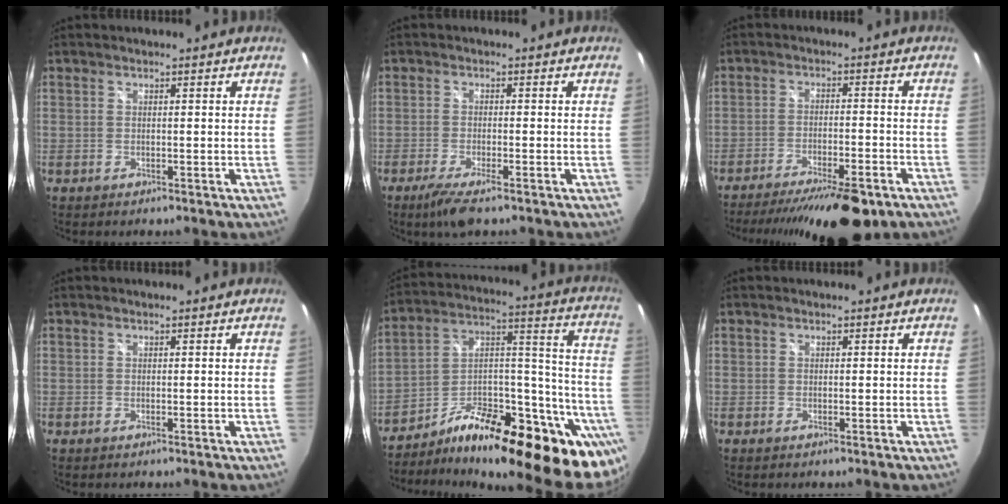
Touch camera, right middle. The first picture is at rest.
{"total": 5.3, "force": [-3.6, 0.6, 3.9], "torque": [-0.086, -0.014, -0.065]}
{"total": 18.0, "force": [-13.8, 4.5, 10.6], "torque": [-0.198, -0.032, -0.202]}
{"total": 0.0}
{"total": 29.4, "force": [-20.0, 9.4, 19.3], "torque": [-0.241, 0.015, -0.304]}
{"total": 0.0}